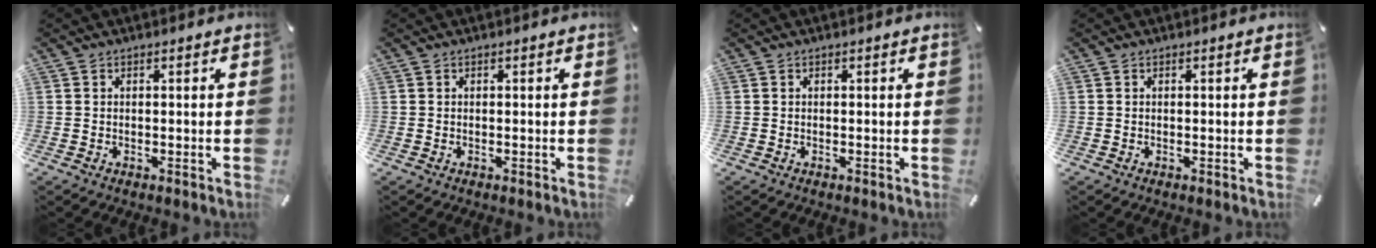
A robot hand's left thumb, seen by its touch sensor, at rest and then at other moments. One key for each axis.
{"total": 0.0}
{"total": 0.0}
{"total": 0.0}